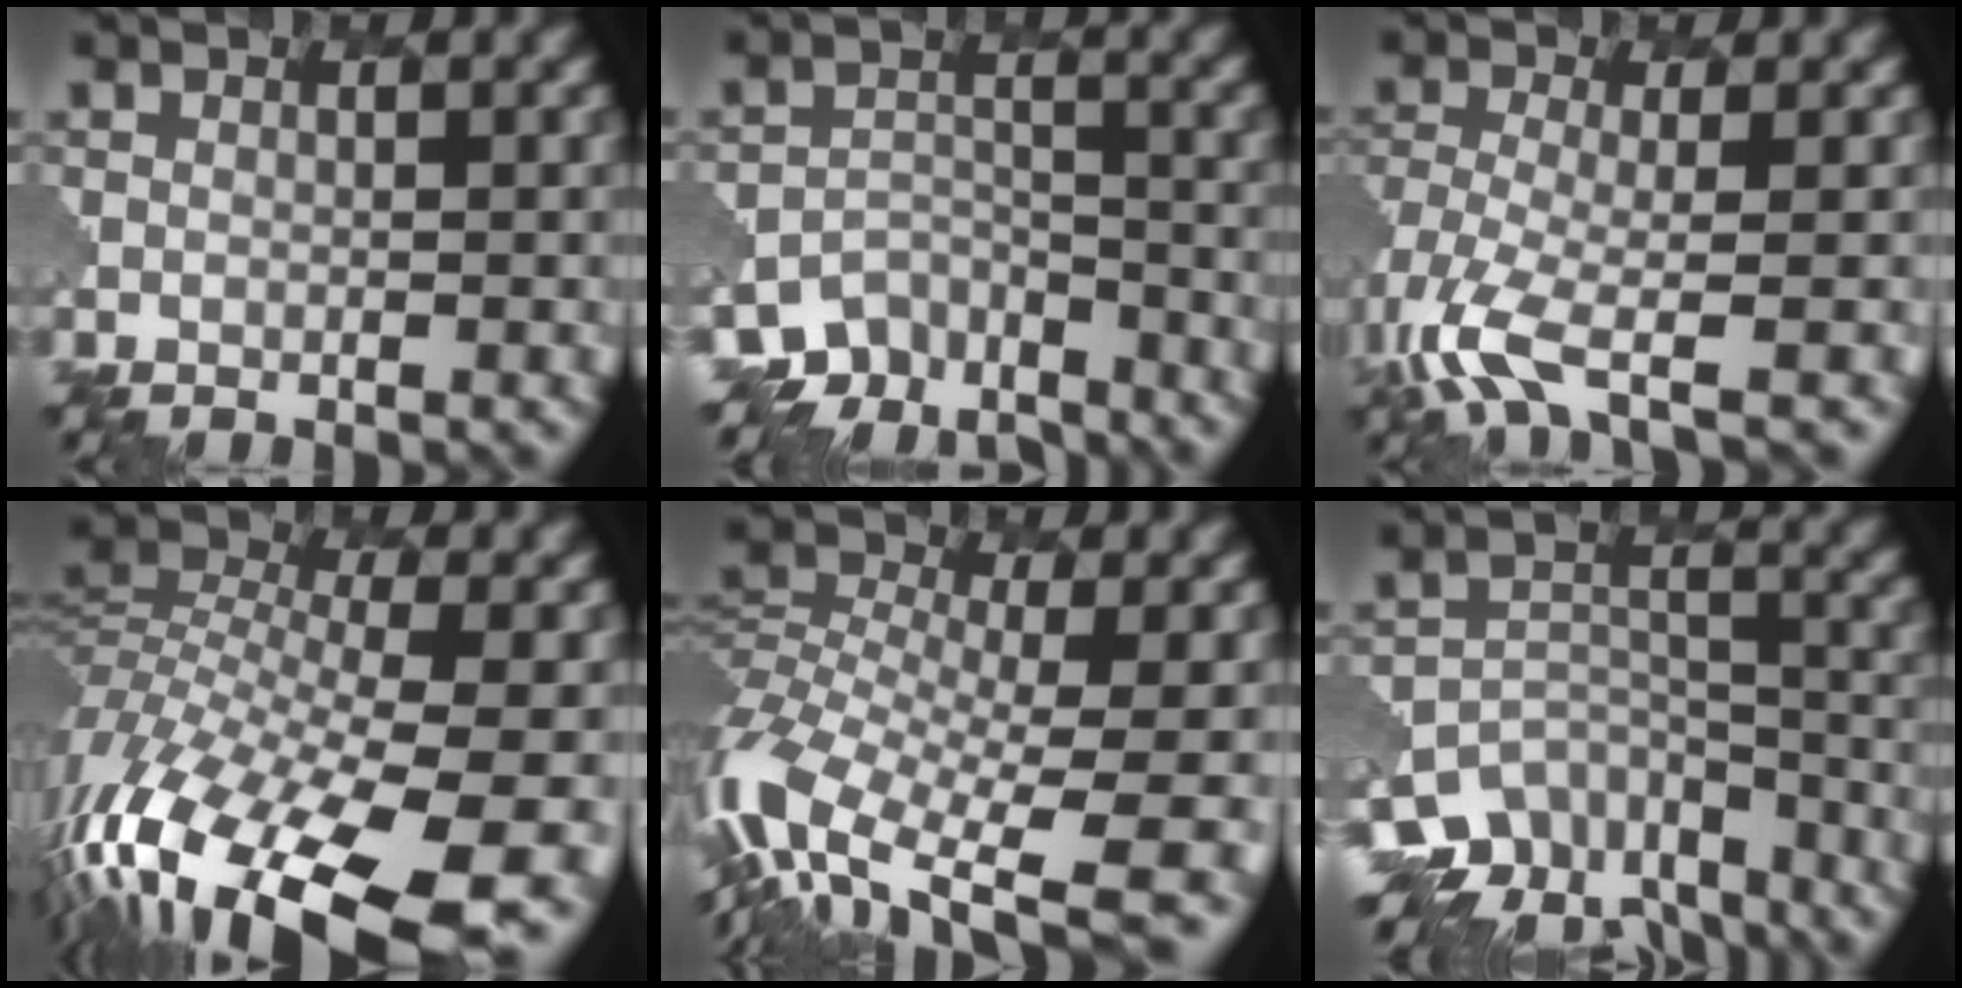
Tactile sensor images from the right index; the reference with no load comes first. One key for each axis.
{"total": 6.0, "fx": -5.3, "fy": 2.7, "fz": 0.6, "tx": -0.007, "ty": -0.014, "tz": -0.082}
{"total": 6.3, "fx": -3.6, "fy": 2.0, "fz": 4.8, "tx": -0.119, "ty": -0.012, "tz": -0.079}
{"total": 16.1, "fx": -9.5, "fy": 5.4, "fz": 11.9, "tx": -0.245, "ty": -0.018, "tz": -0.144}
{"total": 10.9, "fx": -5.6, "fy": 5.0, "fz": 8.0, "tx": -0.180, "ty": -0.010, "tz": -0.096}
{"total": 10.8, "fx": -8.7, "fy": 5.8, "fz": 2.7, "tx": -0.035, "ty": -0.001, "tz": -0.109}